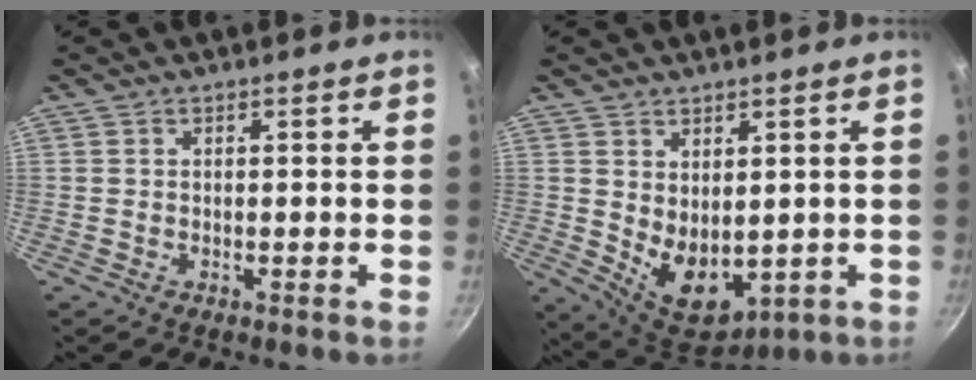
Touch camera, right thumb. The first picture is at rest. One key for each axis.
{"total": 9.9, "fx": 0.9, "fy": 6.5, "fz": 7.4, "tx": -0.090, "ty": -0.030, "tz": 0.043}